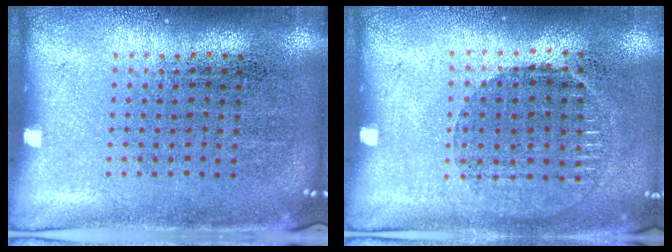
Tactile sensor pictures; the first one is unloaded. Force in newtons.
{"total": 1.0, "press": 0.9, "slide": 0.4}